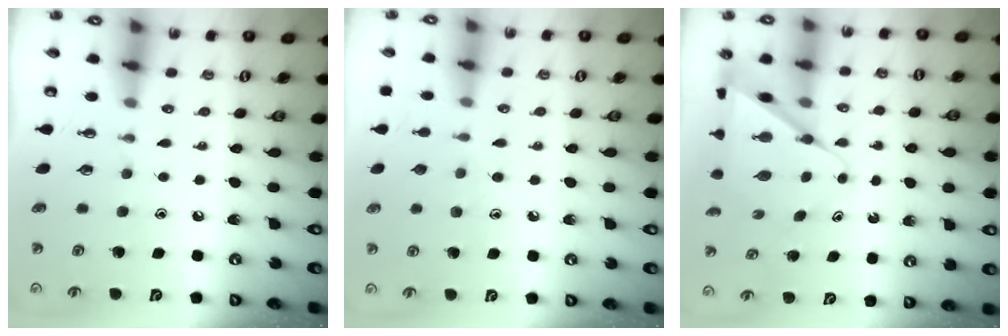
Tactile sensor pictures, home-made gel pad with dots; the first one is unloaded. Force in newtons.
{"total": 6.5, "press": 6.4, "slide": 0.7}
{"total": 8.9, "press": 8.9, "slide": 0.5}